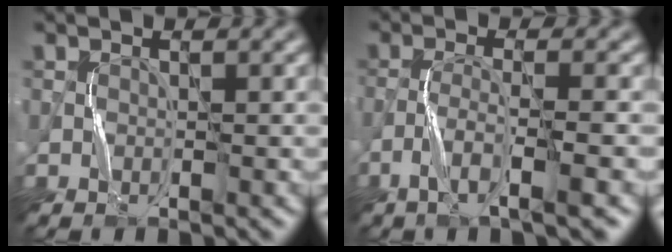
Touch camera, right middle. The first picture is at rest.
{"total": 3.6, "force": [-2.0, 0.1, 3.0], "torque": [-0.058, 0.002, -0.042]}